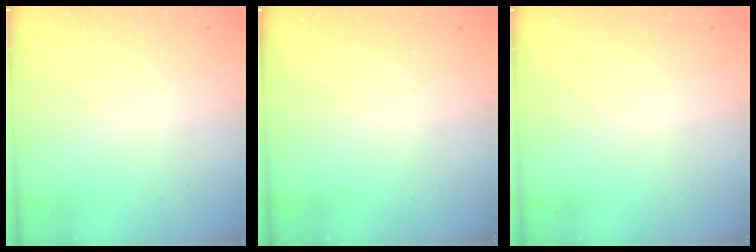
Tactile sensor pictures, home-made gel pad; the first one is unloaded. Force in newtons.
{"total": 0.0}
{"total": 0.0}